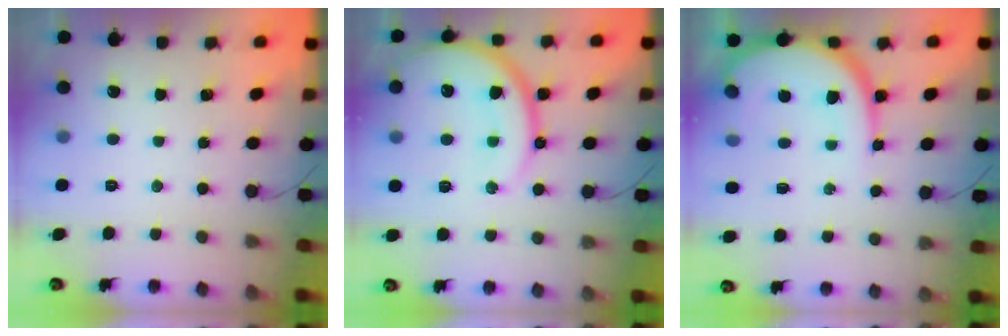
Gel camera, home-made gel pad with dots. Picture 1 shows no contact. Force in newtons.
{"total": 18.6, "press": 18.6, "slide": 1.0}
{"total": 13.2, "press": 13.1, "slide": 1.5}